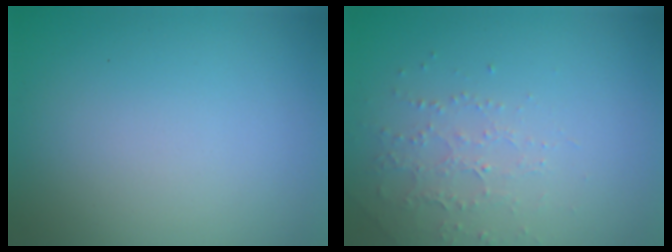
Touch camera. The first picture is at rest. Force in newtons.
{"total": 2.2, "press": 2.1, "slide": 0.6}